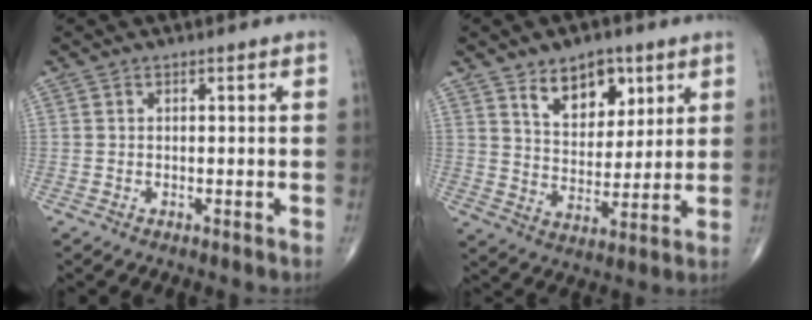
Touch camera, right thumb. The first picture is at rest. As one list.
[{"total": 10.9, "force": [5.9, 6.5, 6.4], "torque": [-0.065, -0.038, 0.103]}]